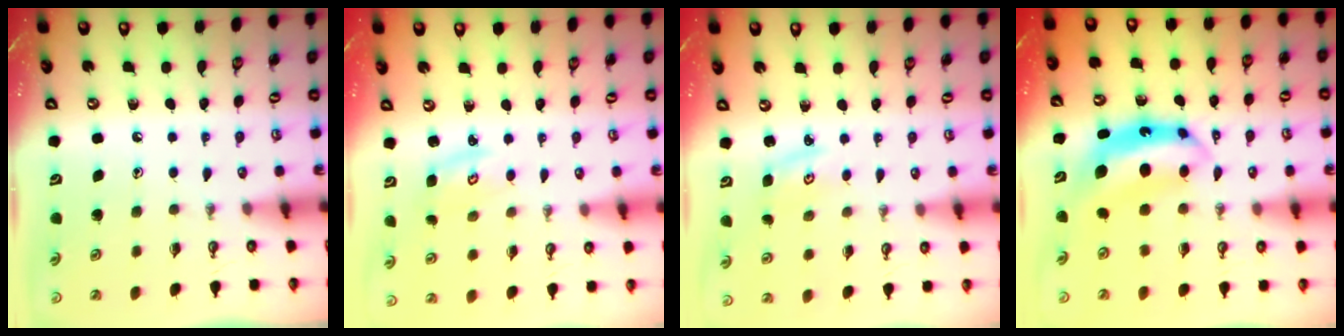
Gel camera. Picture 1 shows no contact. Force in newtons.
{"total": 2.9, "press": 2.9, "slide": 0.3}
{"total": 2.6, "press": 2.6, "slide": 0.4}
{"total": 7.6, "press": 7.5, "slide": 0.7}